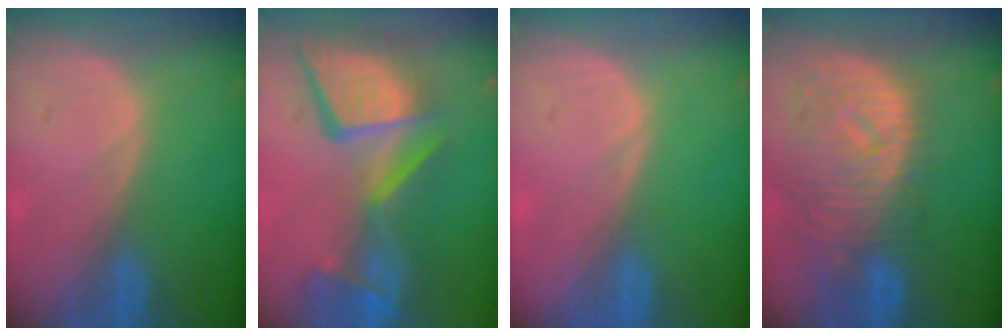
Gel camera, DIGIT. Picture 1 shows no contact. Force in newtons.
{"total": 13.9, "press": 11.3, "slide": 8.1}
{"total": 0.0}
{"total": 11.4, "press": 9.9, "slide": 5.6}